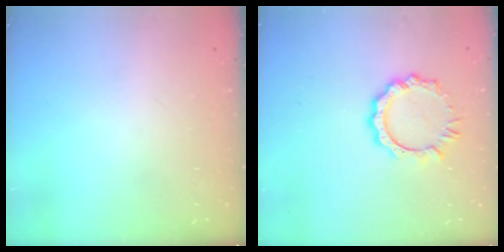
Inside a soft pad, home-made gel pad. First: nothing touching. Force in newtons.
{"total": 7.7, "press": 7.7, "slide": 0.7}